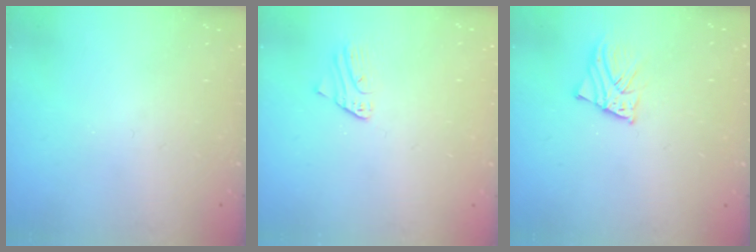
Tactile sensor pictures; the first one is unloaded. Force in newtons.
{"total": 1.5, "press": 1.5, "slide": 0.1}
{"total": 2.8, "press": 2.8, "slide": 0.2}